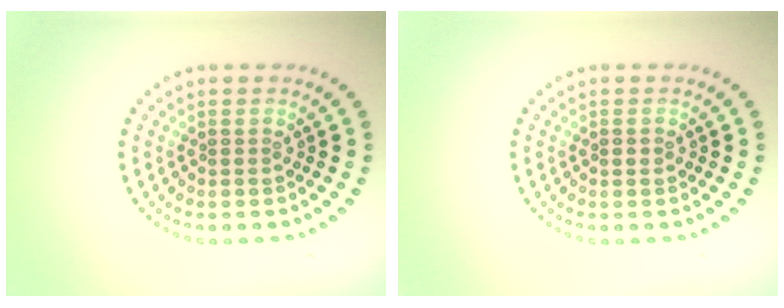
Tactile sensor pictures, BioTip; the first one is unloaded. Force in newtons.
{"total": 0.9, "press": 0.9, "slide": 0.0}